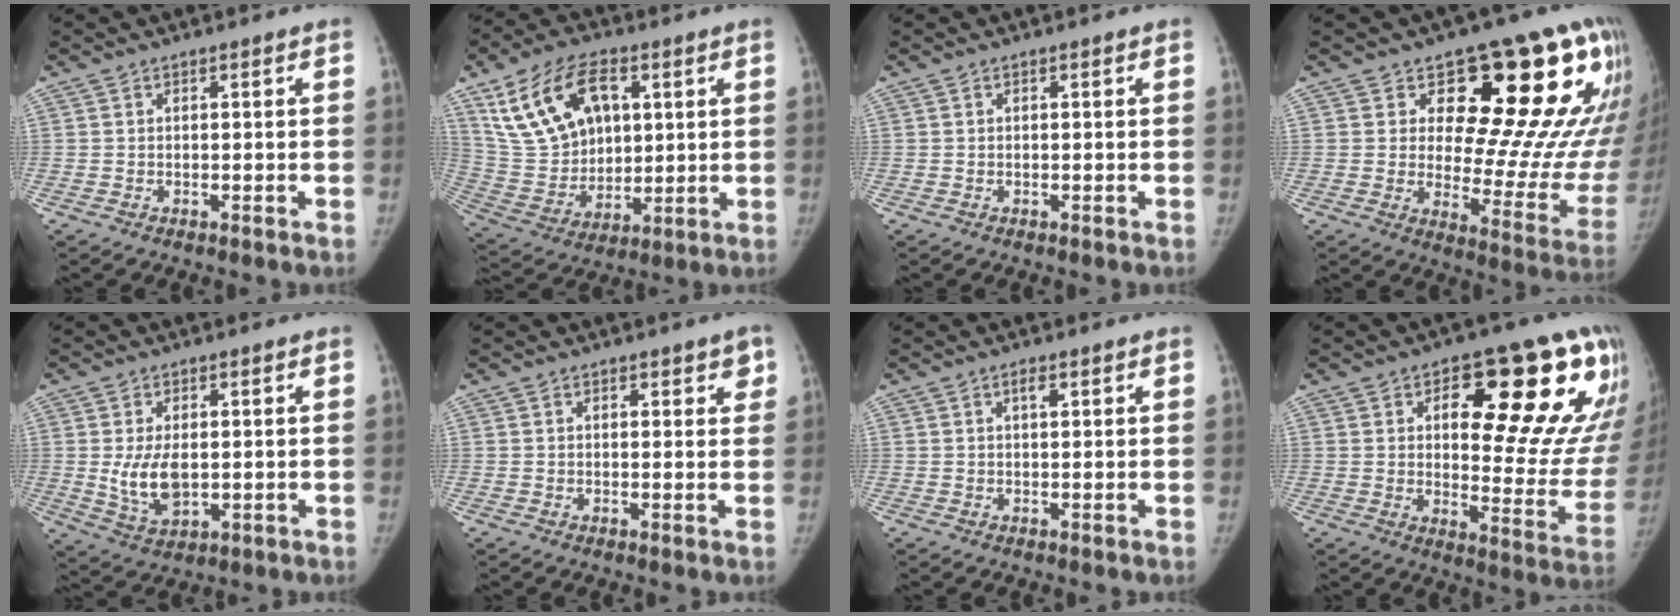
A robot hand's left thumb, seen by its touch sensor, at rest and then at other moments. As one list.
[{"total": 18.3, "force": [7.6, 11.9, 11.6], "torque": [-0.187, -0.016, 0.155]}, {"total": 0.0}, {"total": 22.5, "force": [11.0, 9.3, 17.3], "torque": [-0.173, -0.061, 0.156]}, {"total": 7.7, "force": [0.1, 4.4, 6.3], "torque": [-0.109, -0.012, 0.012]}, {"total": 2.2, "force": [1.2, 1.1, 1.5], "torque": [-0.003, -0.003, 0.012]}, {"total": 2.7, "force": [1.2, 1.0, 2.1], "torque": [-0.037, 0.000, 0.022]}, {"total": 25.8, "force": [10.7, 10.3, 21.1], "torque": [-0.213, -0.019, 0.151]}]